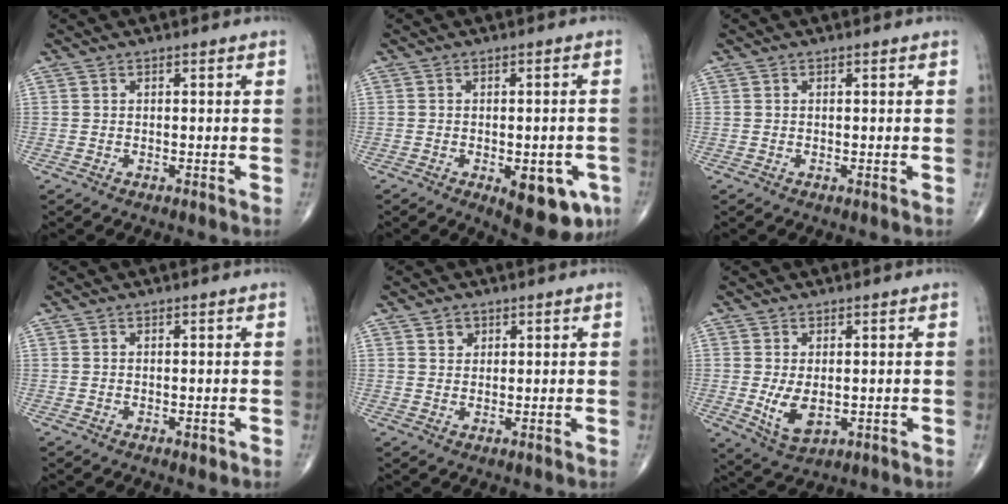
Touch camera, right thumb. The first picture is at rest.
{"total": 10.8, "force": [-4.2, 4.6, 8.8], "torque": [-0.084, 0.005, -0.043]}
{"total": 0.0}
{"total": 0.9, "force": [-0.3, 0.5, 0.6], "torque": [-0.005, -0.001, -0.004]}
{"total": 2.2, "force": [1.2, 1.7, 0.7], "torque": [0.002, -0.005, 0.016]}
{"total": 6.1, "force": [-0.5, 3.4, 5.0], "torque": [-0.088, -0.015, 0.003]}